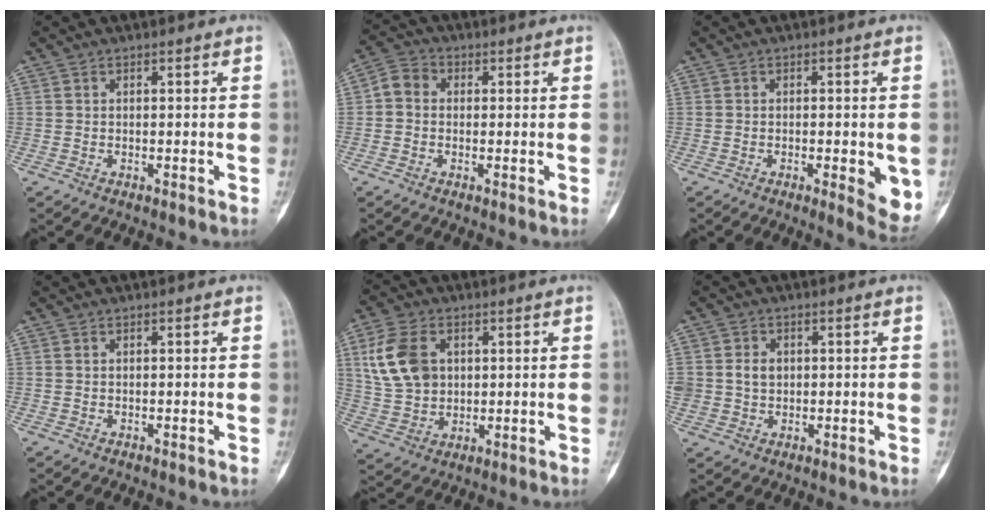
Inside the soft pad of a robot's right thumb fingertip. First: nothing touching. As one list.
[{"total": 4.6, "force": [0.0, 4.0, 2.3], "torque": [-0.029, 0.013, -0.012]}, {"total": 6.6, "force": [-1.5, 2.3, 6.0], "torque": [-0.061, -0.012, -0.015]}, {"total": 0.0}, {"total": 11.9, "force": [3.1, 8.7, 7.6], "torque": [-0.132, -0.003, 0.066]}, {"total": 4.5, "force": [0.4, 3.8, 2.3], "torque": [-0.025, 0.000, 0.009]}]